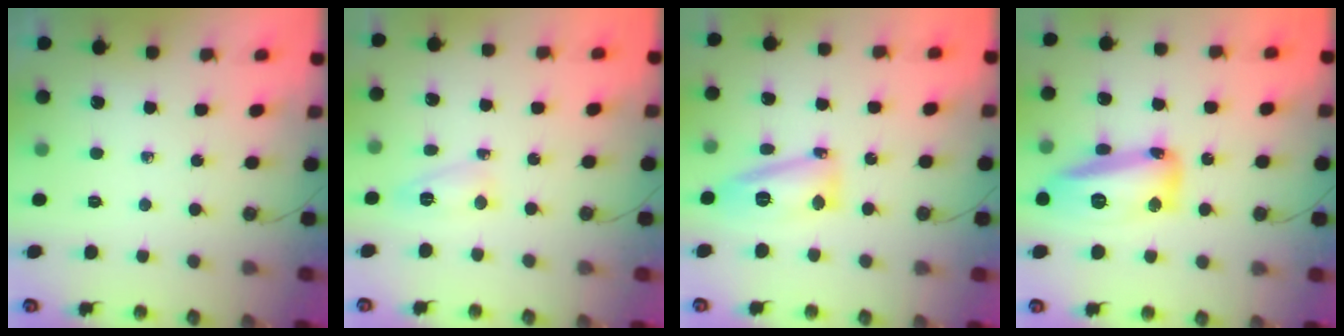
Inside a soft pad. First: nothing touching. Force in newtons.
{"total": 4.9, "press": 4.9, "slide": 0.5}
{"total": 13.5, "press": 13.4, "slide": 1.4}
{"total": 15.6, "press": 15.4, "slide": 2.4}